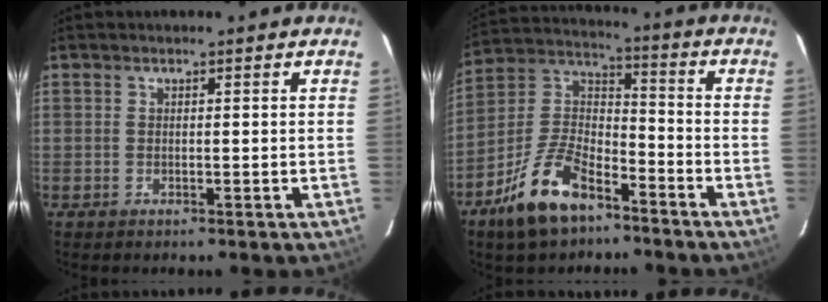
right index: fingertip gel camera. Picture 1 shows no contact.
{"total": 14.6, "force": [-9.2, 6.8, 9.1], "torque": [-0.196, 0.013, -0.169]}